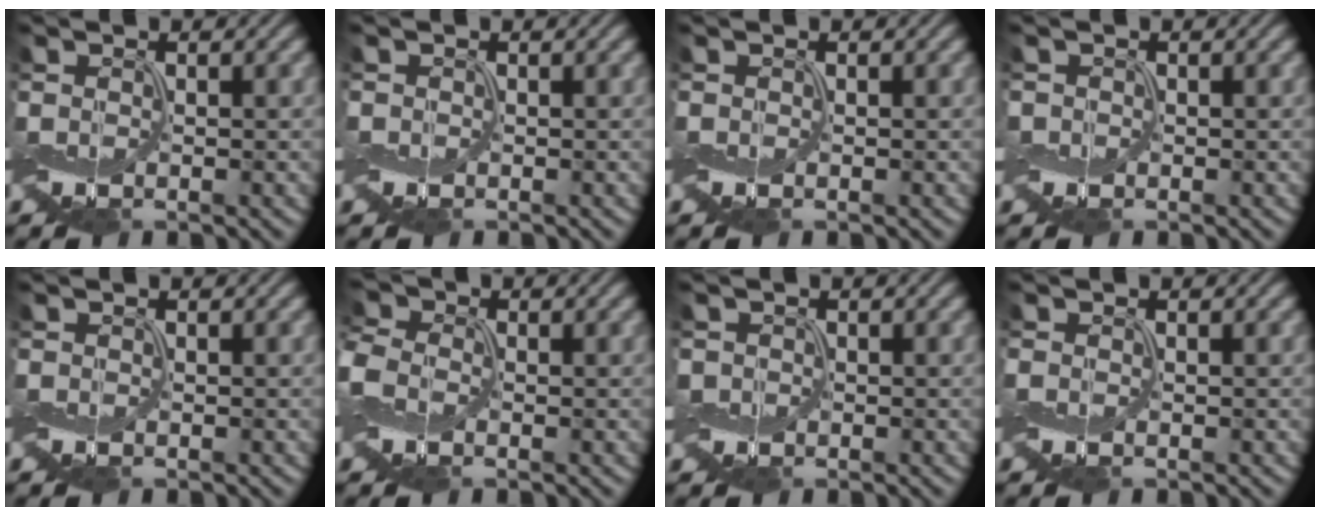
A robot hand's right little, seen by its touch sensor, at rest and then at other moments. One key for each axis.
{"total": 0.8, "fx": 0.0, "fy": 0.8, "fz": -0.2, "tx": -0.005, "ty": 0.005, "tz": 0.001}
{"total": 0.0}
{"total": 0.7, "fx": -0.2, "fy": 0.5, "fz": -0.3, "tx": 0.001, "ty": 0.003, "tz": -0.003}
{"total": 0.0}
{"total": 3.2, "fx": -1.0, "fy": 2.6, "fz": 1.7, "tx": -0.052, "ty": 0.003, "tz": -0.025}
{"total": 0.8, "fx": -0.2, "fy": 0.8, "fz": -0.2, "tx": 0.000, "ty": 0.002, "tz": -0.003}
{"total": 0.0}